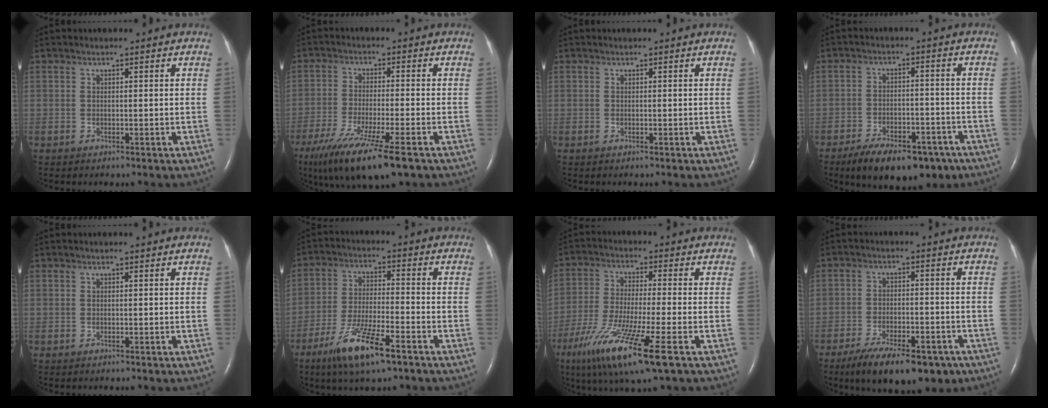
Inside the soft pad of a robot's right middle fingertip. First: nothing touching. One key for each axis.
{"total": 14.6, "fx": -9.8, "fy": 1.4, "fz": 10.8, "tx": -0.189, "ty": -0.045, "tz": -0.166}
{"total": 0.0}
{"total": 13.2, "fx": -9.1, "fy": 6.1, "fz": 7.4, "tx": -0.105, "ty": 0.002, "tz": -0.138}
{"total": 0.0}
{"total": 10.8, "fx": -6.6, "fy": 1.6, "fz": 8.4, "tx": -0.170, "ty": -0.022, "tz": -0.118}
{"total": 14.1, "fx": -7.2, "fy": 0.4, "fz": 12.1, "tx": -0.247, "ty": -0.043, "tz": -0.131}
{"total": 13.6, "fx": -9.3, "fy": 5.4, "fz": 8.4, "tx": -0.121, "ty": -0.007, "tz": -0.144}